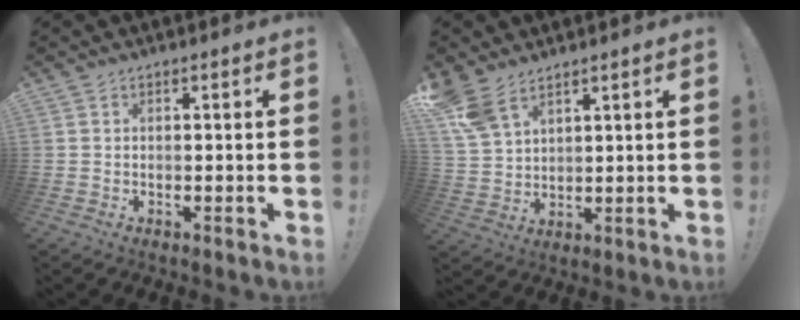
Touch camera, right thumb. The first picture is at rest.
{"total": 8.4, "force": [6.0, 4.2, 4.1], "torque": [-0.081, -0.025, 0.122]}